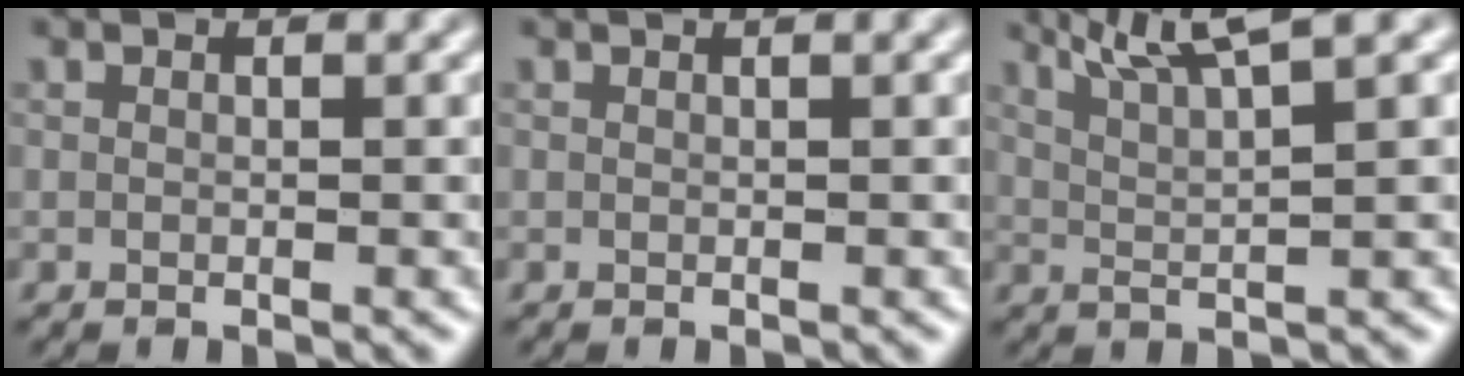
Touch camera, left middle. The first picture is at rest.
{"total": 0.7, "force": [0.4, 0.2, 0.5], "torque": [0.000, 0.004, 0.004]}
{"total": 5.1, "force": [3.6, 0.6, 3.5], "torque": [-0.061, 0.014, 0.062]}